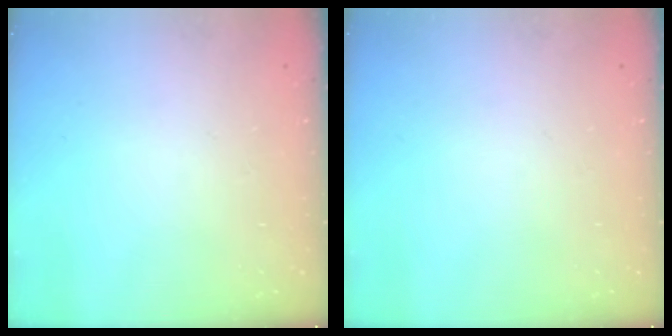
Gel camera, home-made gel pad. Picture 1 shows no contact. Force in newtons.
{"total": 0.0}